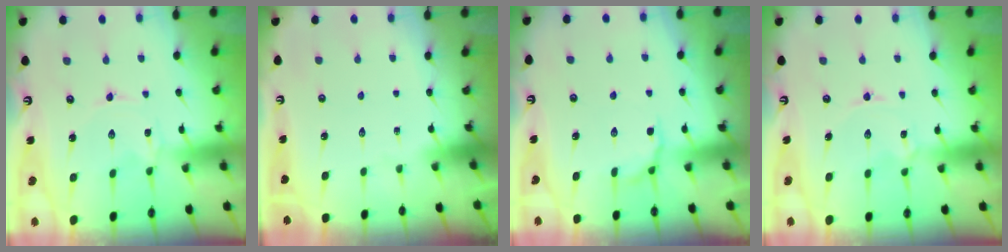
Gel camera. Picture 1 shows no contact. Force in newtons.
{"total": 0.0}
{"total": 4.9, "press": 4.6, "slide": 1.8}
{"total": 1.6, "press": 1.5, "slide": 0.2}